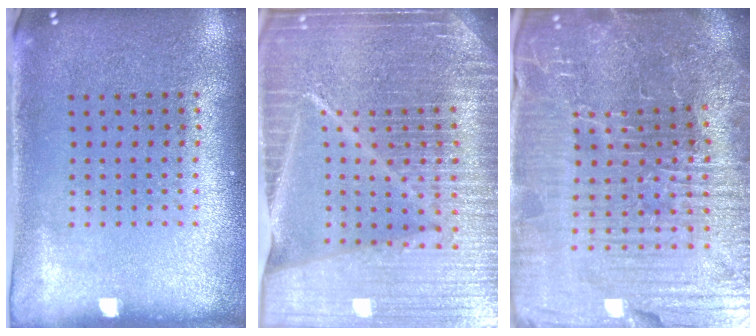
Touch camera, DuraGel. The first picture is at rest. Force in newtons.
{"total": 6.9, "press": 5.9, "slide": 3.6}
{"total": 6.9, "press": 6.3, "slide": 2.8}